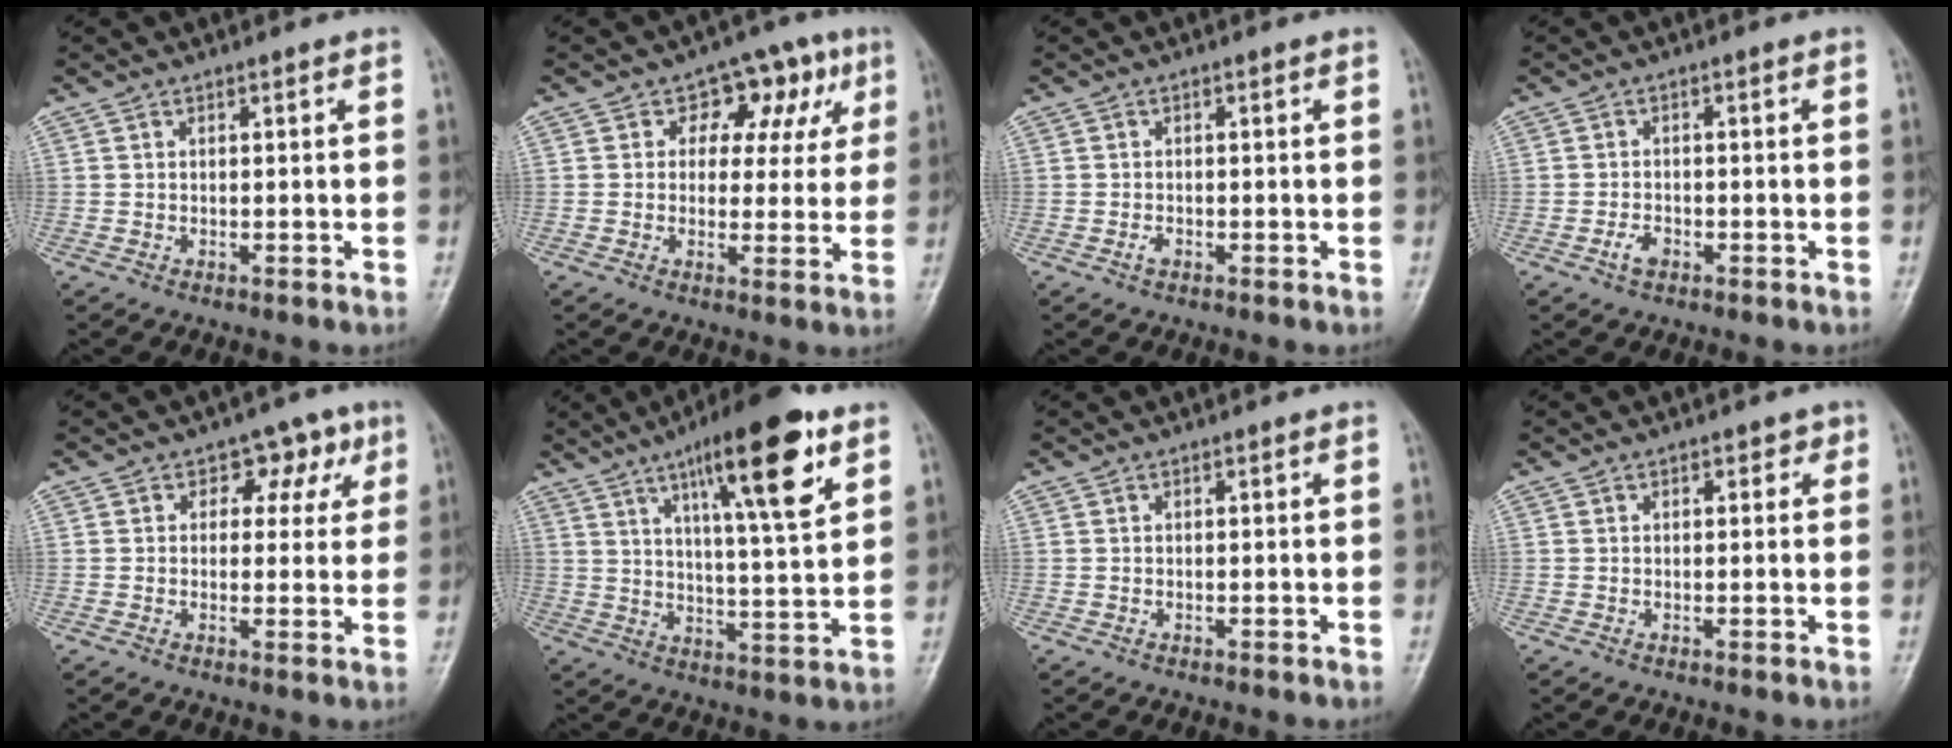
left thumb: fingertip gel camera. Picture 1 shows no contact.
{"total": 9.5, "force": [3.6, 6.9, 5.5], "torque": [-0.010, -0.002, 0.039]}
{"total": 1.0, "force": [-0.5, 0.6, 0.6], "torque": [-0.012, 0.001, -0.012]}
{"total": 2.3, "force": [-1.3, 1.3, 1.4], "torque": [-0.028, 0.008, -0.024]}
{"total": 5.9, "force": [2.4, 4.4, 3.1], "torque": [0.005, -0.002, 0.022]}
{"total": 17.4, "force": [9.0, 3.7, 14.4], "torque": [-0.208, -0.035, 0.140]}
{"total": 0.0}
{"total": 1.6, "force": [0.8, 1.1, 0.9], "torque": [0.005, 0.000, 0.005]}